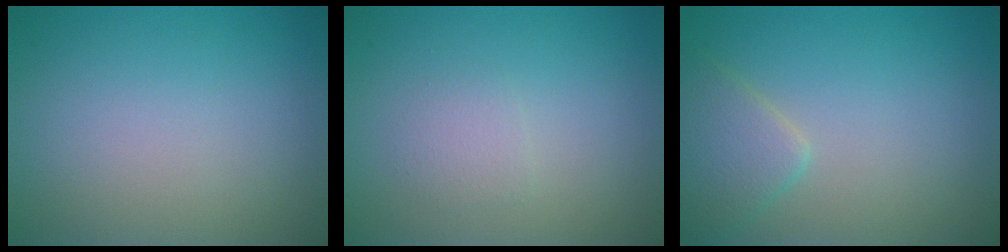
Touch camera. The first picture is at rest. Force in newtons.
{"total": 1.2, "press": 1.2, "slide": 0.0}
{"total": 2.8, "press": 2.8, "slide": 0.1}